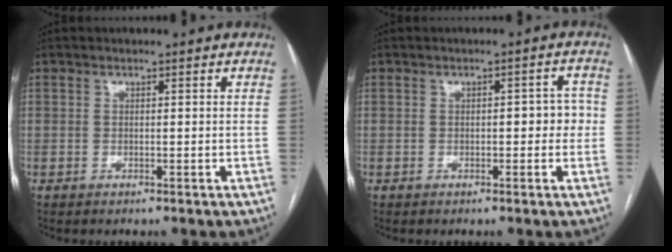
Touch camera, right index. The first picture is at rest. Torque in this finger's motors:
{"motor_torque": [0.38, -0.09, 0.11, 0.04]}